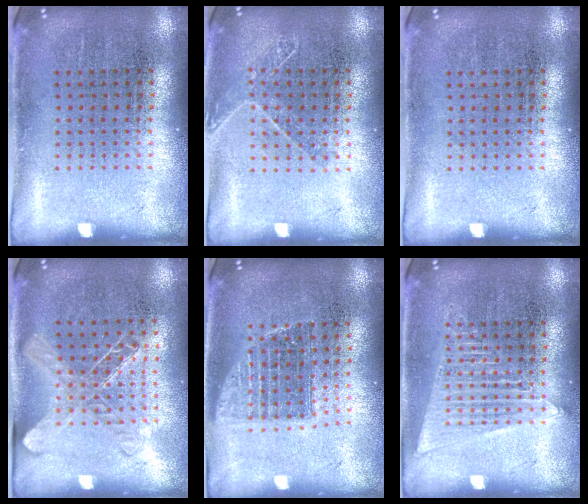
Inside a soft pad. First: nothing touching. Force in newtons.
{"total": 1.1, "press": 0.9, "slide": 0.5}
{"total": 0.0}
{"total": 1.4, "press": 1.2, "slide": 0.6}
{"total": 1.3, "press": 1.1, "slide": 0.7}
{"total": 1.9, "press": 1.9, "slide": 0.2}